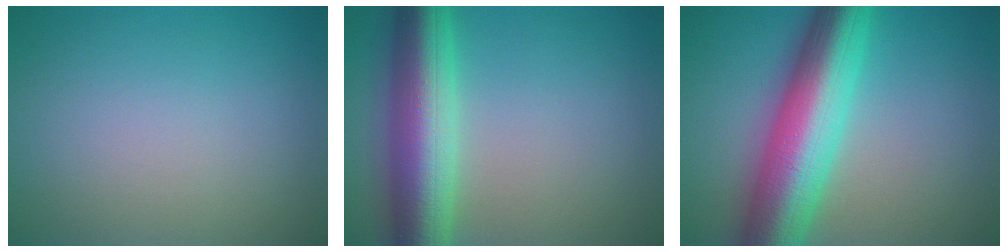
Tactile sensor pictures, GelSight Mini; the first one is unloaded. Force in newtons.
{"total": 9.2, "press": 9.2, "slide": 0.1}
{"total": 11.7, "press": 11.7, "slide": 0.3}